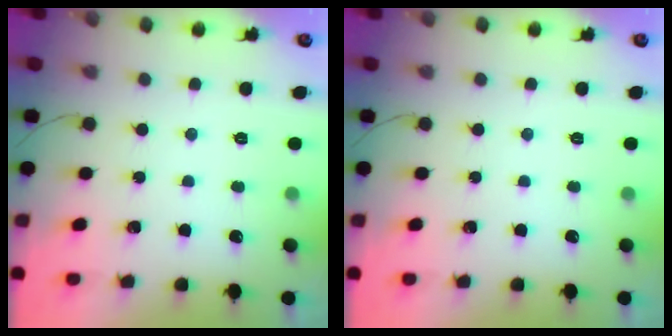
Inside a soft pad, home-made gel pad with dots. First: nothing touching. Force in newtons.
{"total": 0.0}